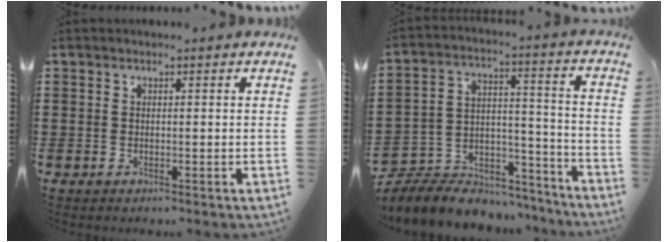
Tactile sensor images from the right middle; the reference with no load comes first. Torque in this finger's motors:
{"motor_torque": [1.31, -0.83, 0.75, 0.21]}